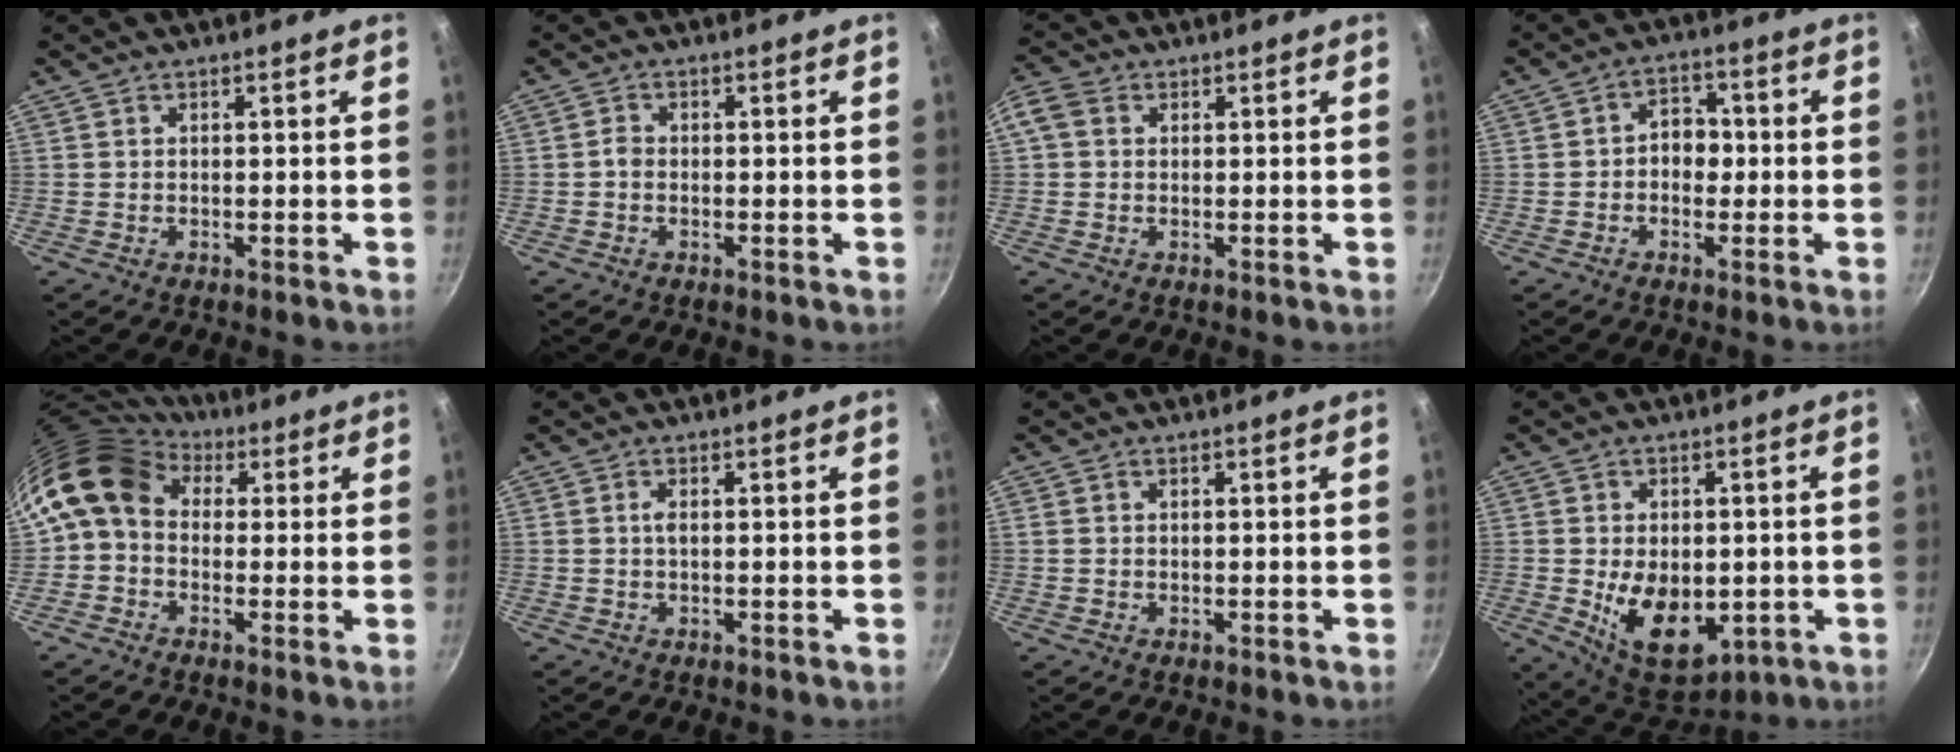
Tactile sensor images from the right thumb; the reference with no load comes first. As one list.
[{"total": 1.4, "force": [-0.5, 1.1, 0.8], "torque": [-0.012, 0.009, -0.010]}, {"total": 4.3, "force": [1.0, 3.4, 2.3], "torque": [-0.047, 0.010, 0.006]}, {"total": 5.3, "force": [-0.5, 4.1, 3.3], "torque": [-0.013, 0.015, -0.017]}, {"total": 10.5, "force": [2.5, 8.3, 5.9], "torque": [-0.093, 0.015, 0.020]}, {"total": 1.1, "force": [0.1, 0.4, 1.0], "torque": [-0.021, 0.002, 0.000]}, {"total": 0.6, "force": [0.2, 0.5, 0.3], "torque": [-0.004, 0.003, 0.002]}, {"total": 13.6, "force": [-2.2, 8.8, 10.2], "torque": [-0.127, -0.014, -0.013]}]